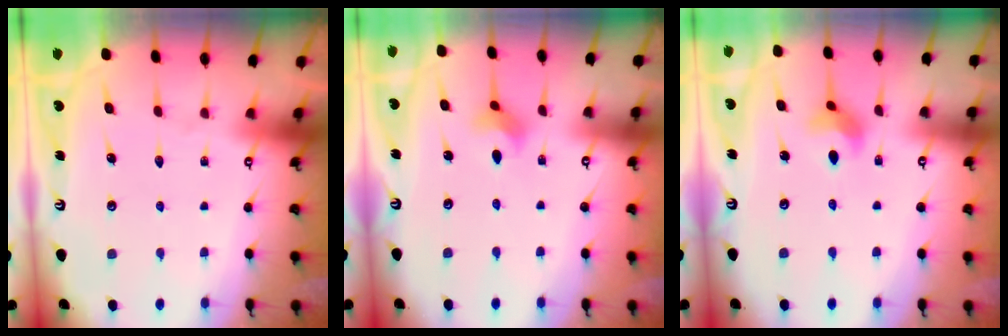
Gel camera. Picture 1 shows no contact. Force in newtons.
{"total": 2.9, "press": 2.9, "slide": 0.4}
{"total": 5.0, "press": 4.9, "slide": 0.7}